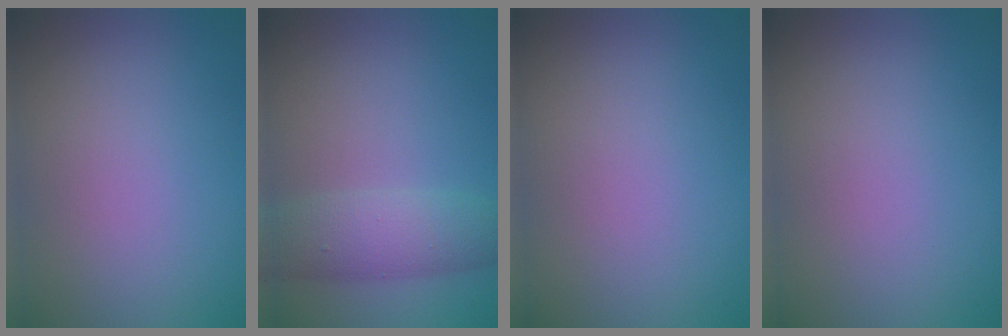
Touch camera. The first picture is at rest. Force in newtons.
{"total": 5.0, "press": 5.0, "slide": 0.1}
{"total": 0.0}
{"total": 0.0}